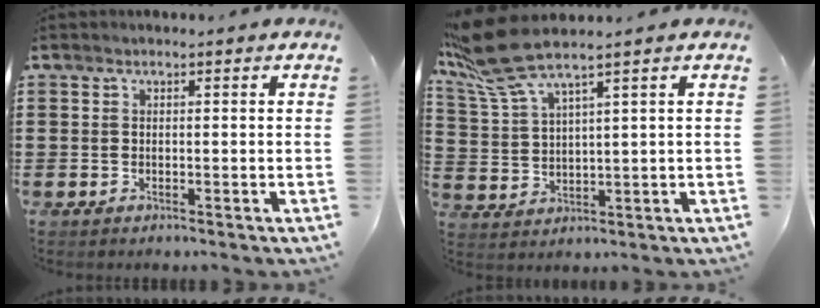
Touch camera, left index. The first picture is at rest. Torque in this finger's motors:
{"motor_torque": [0.60, -0.52, 0.85, 0.21]}